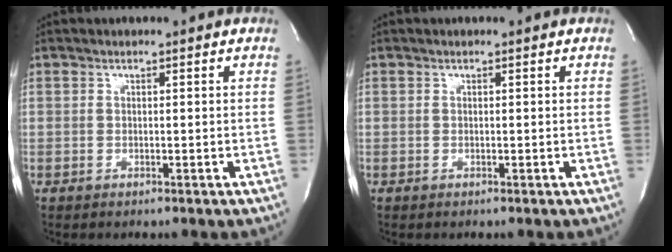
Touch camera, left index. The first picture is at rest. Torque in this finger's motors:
{"motor_torque": [0.12, 0.06, -0.02, 0.00]}